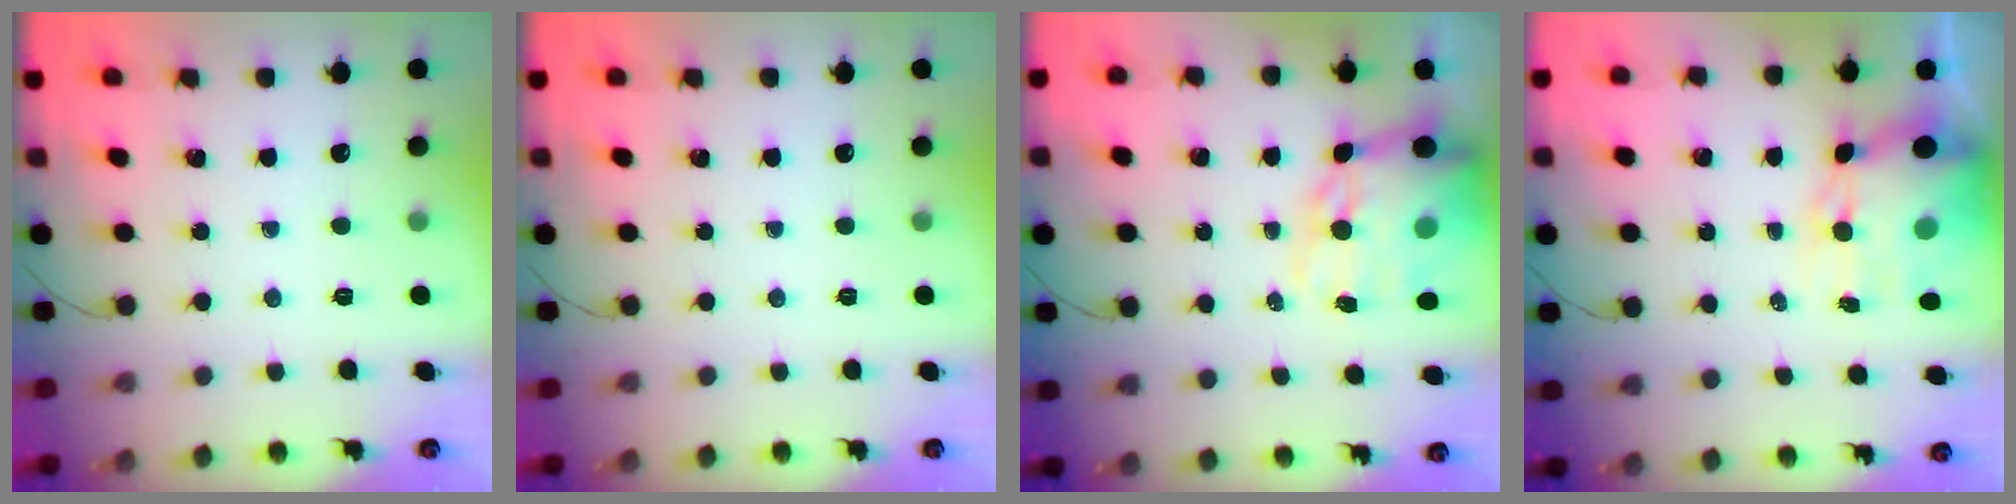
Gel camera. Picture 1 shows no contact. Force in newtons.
{"total": 0.0}
{"total": 18.0, "press": 17.6, "slide": 3.9}
{"total": 10.2, "press": 9.8, "slide": 3.0}